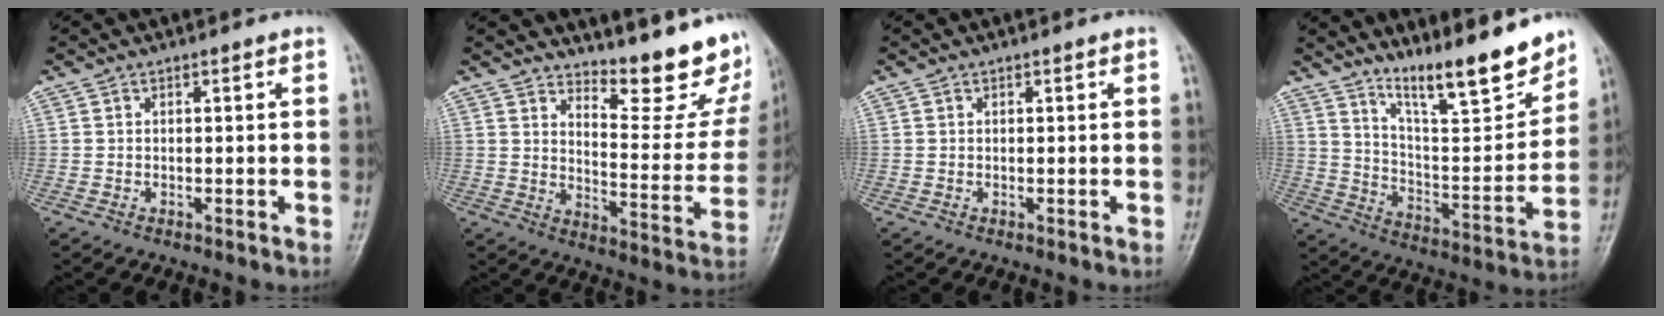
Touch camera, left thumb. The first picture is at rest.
{"total": 15.4, "force": [12.9, 3.9, 7.5], "torque": [-0.065, -0.126, 0.170]}
{"total": 0.0}
{"total": 16.9, "force": [13.3, 2.9, 10.1], "torque": [-0.127, -0.087, 0.228]}